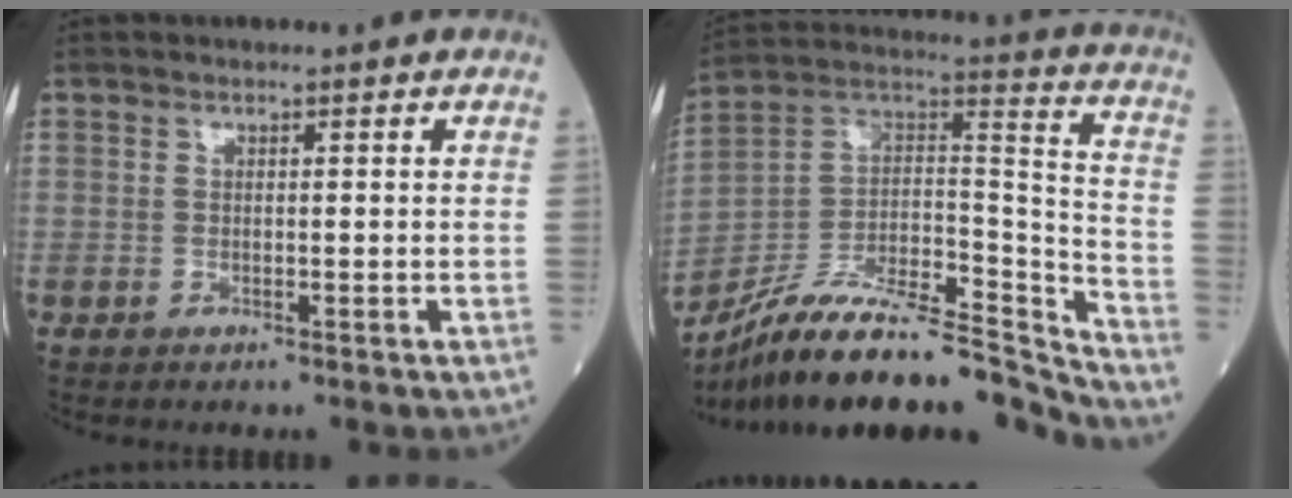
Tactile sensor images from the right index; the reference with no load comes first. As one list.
[{"total": 24.8, "force": [-22.0, 3.7, 10.9], "torque": [-0.157, 0.024, -0.365]}]